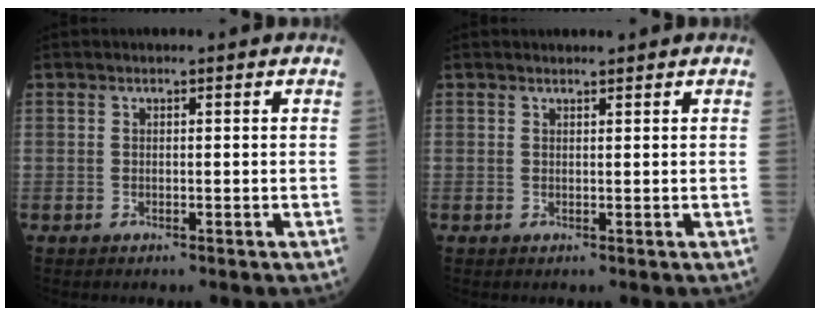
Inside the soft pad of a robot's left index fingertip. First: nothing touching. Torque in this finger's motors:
{"motor_torque": [0.37, -0.45, 0.01, 0.01]}